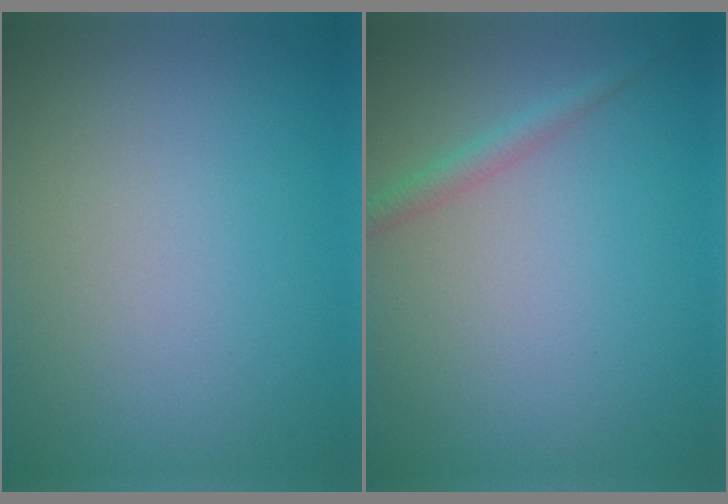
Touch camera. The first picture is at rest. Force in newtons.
{"total": 1.5, "press": 1.5, "slide": 0.1}